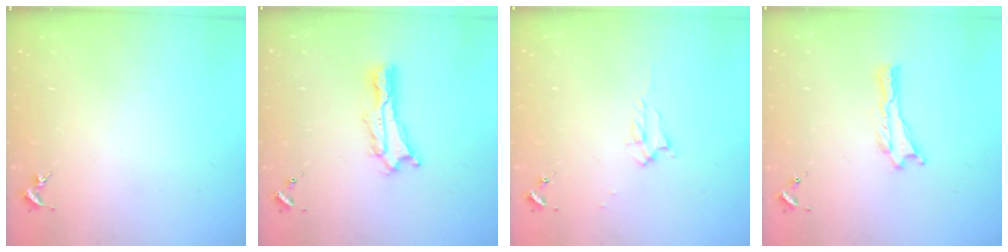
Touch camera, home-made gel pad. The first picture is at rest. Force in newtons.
{"total": 2.2, "press": 2.2, "slide": 0.3}
{"total": 1.7, "press": 1.6, "slide": 0.2}
{"total": 0.0}